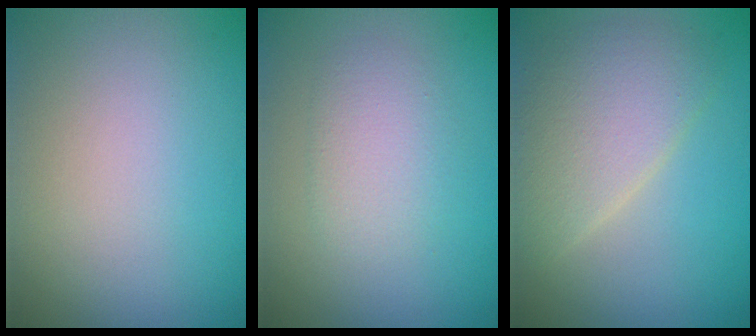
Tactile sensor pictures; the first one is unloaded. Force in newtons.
{"total": 2.4, "press": 2.3, "slide": 0.4}
{"total": 4.4, "press": 4.4, "slide": 0.4}